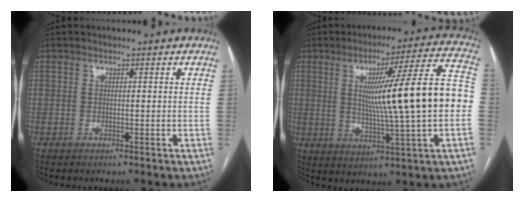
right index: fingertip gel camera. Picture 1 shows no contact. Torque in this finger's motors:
{"motor_torque": [1.47, 0.67, 0.82, 0.21]}